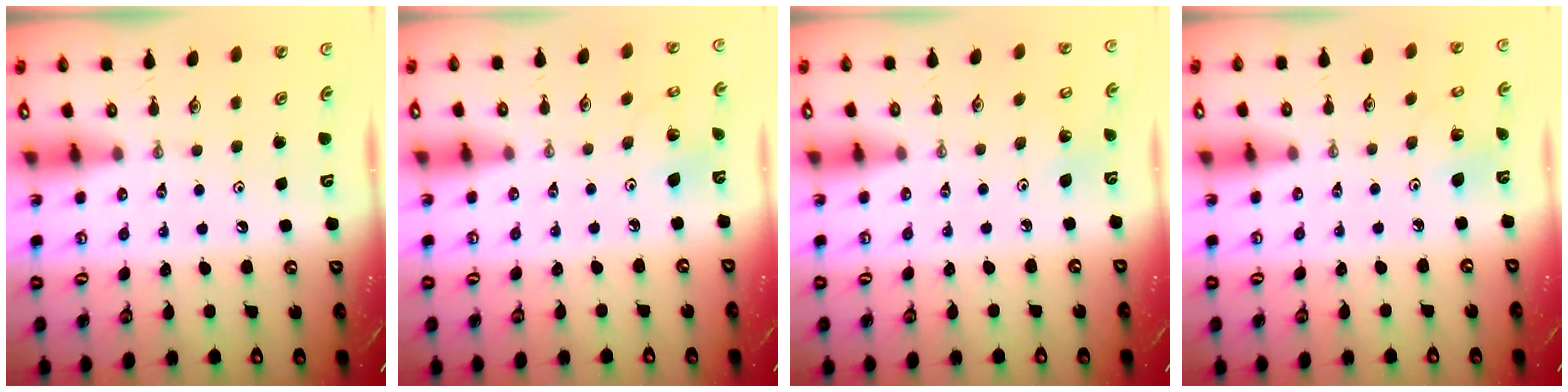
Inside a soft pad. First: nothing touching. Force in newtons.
{"total": 3.5, "press": 3.5, "slide": 0.2}
{"total": 2.7, "press": 2.7, "slide": 0.2}
{"total": 3.3, "press": 3.2, "slide": 0.3}